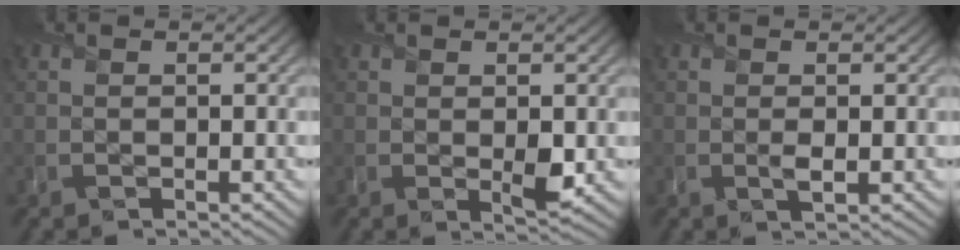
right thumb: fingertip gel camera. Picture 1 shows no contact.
{"total": 2.0, "force": [0.2, 1.0, 1.7], "torque": [-0.028, -0.009, 0.008]}
{"total": 0.9, "force": [0.0, 0.3, 0.8], "torque": [-0.017, -0.003, -0.001]}